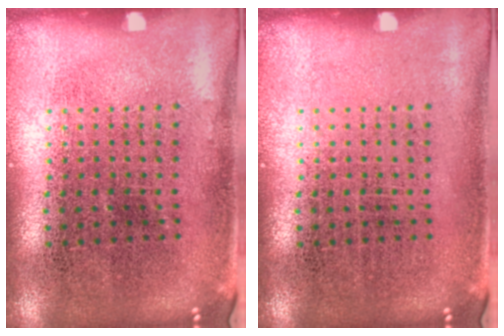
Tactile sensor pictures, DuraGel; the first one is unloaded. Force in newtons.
{"total": 0.0}